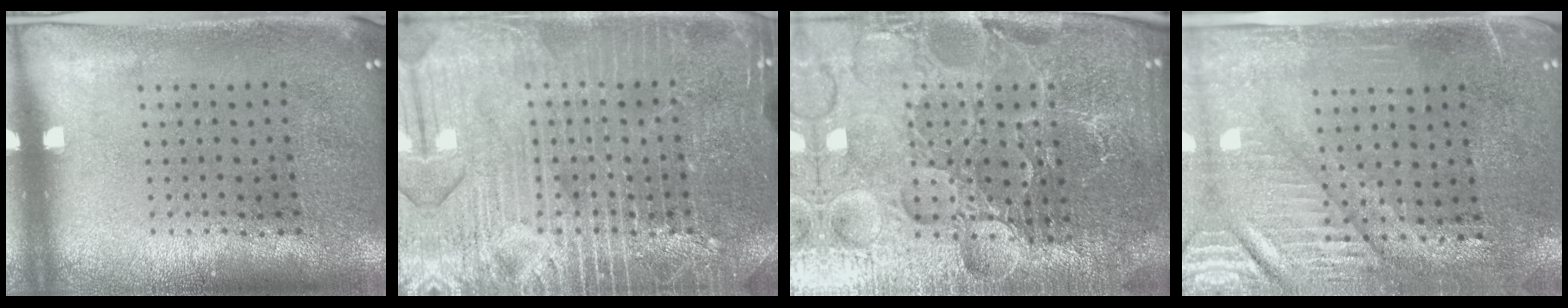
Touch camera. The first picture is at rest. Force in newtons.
{"total": 6.8, "press": 6.7, "slide": 1.0}
{"total": 6.2, "press": 5.6, "slide": 2.8}
{"total": 3.6, "press": 3.1, "slide": 1.8}